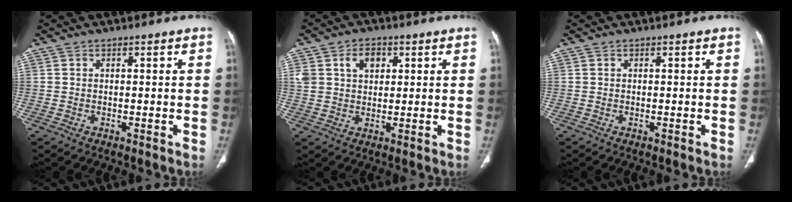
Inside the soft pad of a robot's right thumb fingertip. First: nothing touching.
{"total": 6.2, "force": [2.4, 4.4, 3.7], "torque": [-0.047, -0.002, 0.044]}
{"total": 0.0}